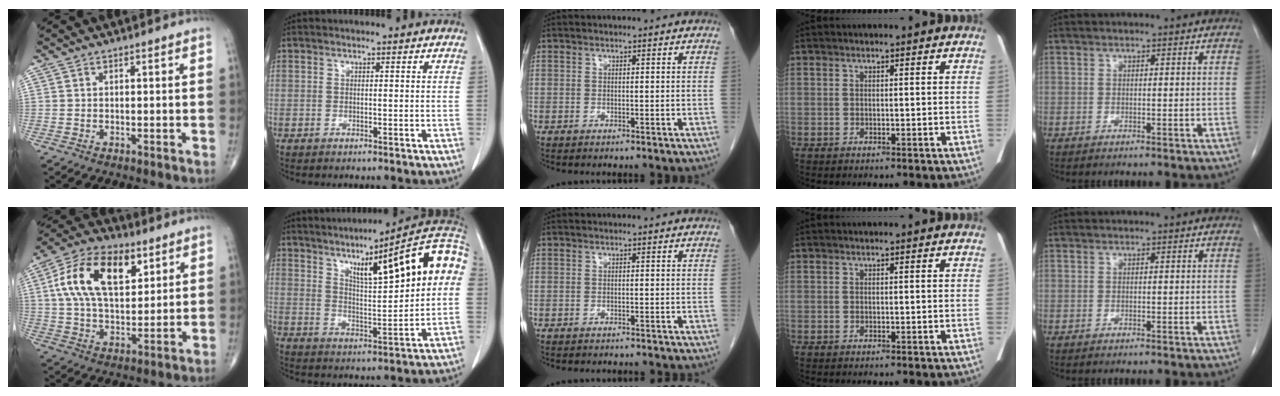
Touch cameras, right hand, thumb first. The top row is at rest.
{"thumb": {"total": 18.0, "force": [6.4, 10.0, 13.5], "torque": [-0.223, -0.003, 0.113]}, "index": {"total": 18.0, "force": [5.6, 2.4, 16.9], "torque": [-0.241, 0.027, 0.077]}, "middle": {"total": 4.9, "force": [-4.4, 1.1, 1.8], "torque": [-0.020, -0.003, -0.053]}}